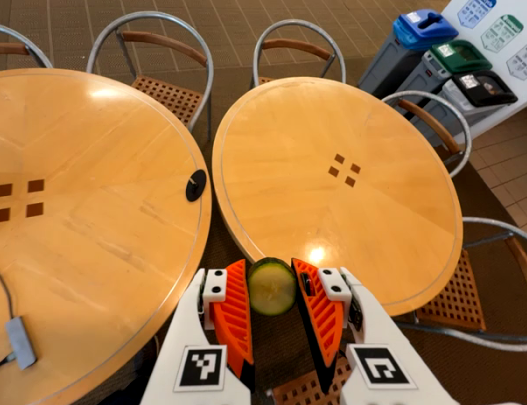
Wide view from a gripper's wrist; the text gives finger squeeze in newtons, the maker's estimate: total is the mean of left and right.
{"total": 8.3, "left": 8.3, "right": 8.3}